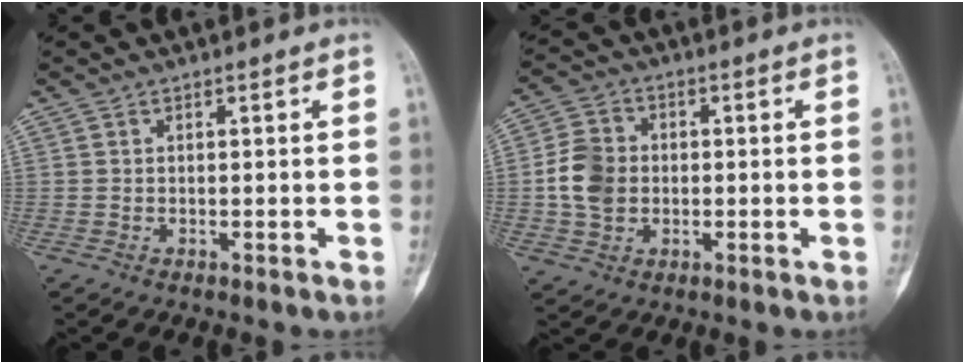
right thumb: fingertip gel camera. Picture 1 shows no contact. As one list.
[{"total": 8.3, "force": [-0.5, 6.7, 4.9], "torque": [-0.079, 0.011, -0.014]}]